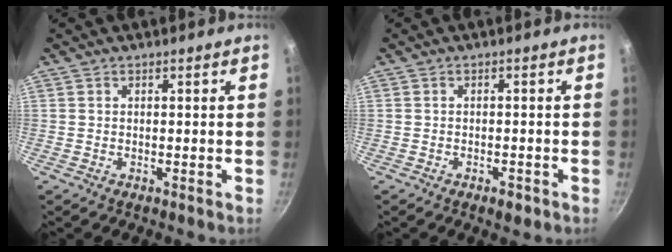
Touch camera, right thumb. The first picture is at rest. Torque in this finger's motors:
{"motor_torque": [-0.22, 0.00, -0.21, 0.06, -0.02]}